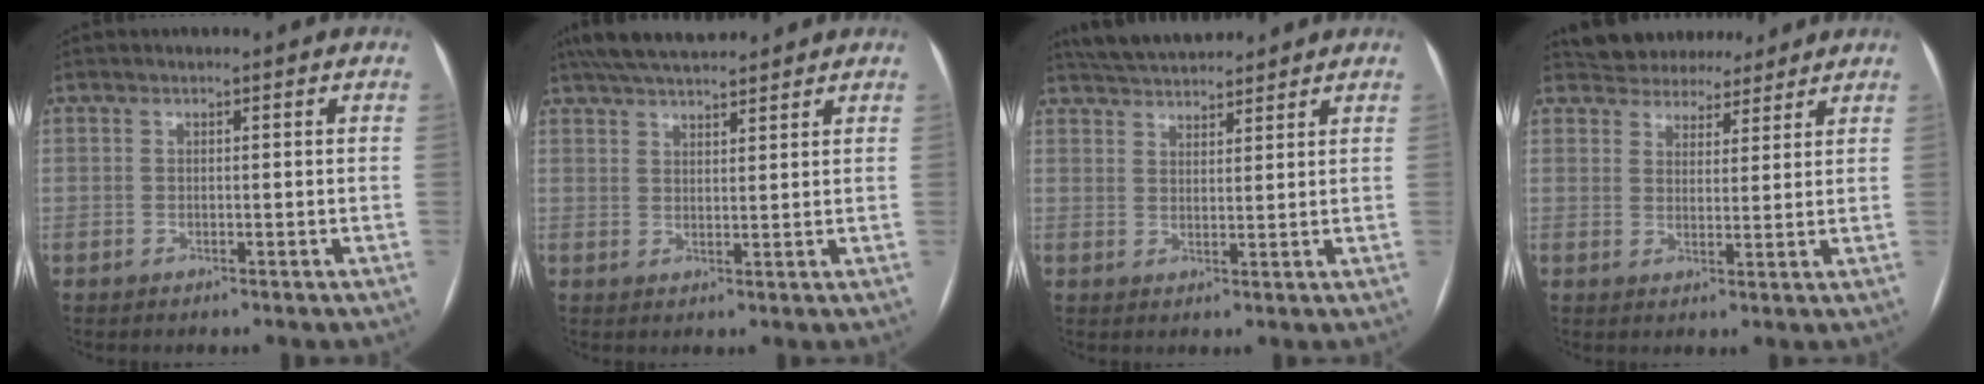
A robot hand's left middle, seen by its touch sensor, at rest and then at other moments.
{"total": 10.5, "force": [9.1, 2.0, 4.7], "torque": [-0.079, 0.034, 0.147]}
{"total": 8.9, "force": [8.2, 1.8, 2.9], "torque": [-0.053, 0.027, 0.135]}
{"total": 9.6, "force": [8.7, 3.8, 1.7], "torque": [-0.015, 0.019, 0.122]}